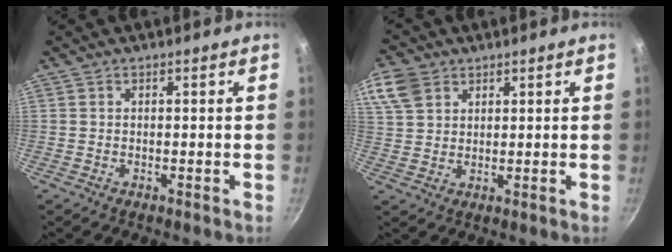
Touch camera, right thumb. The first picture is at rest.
{"total": 8.7, "force": [4.5, 6.2, 4.0], "torque": [-0.073, 0.000, 0.087]}